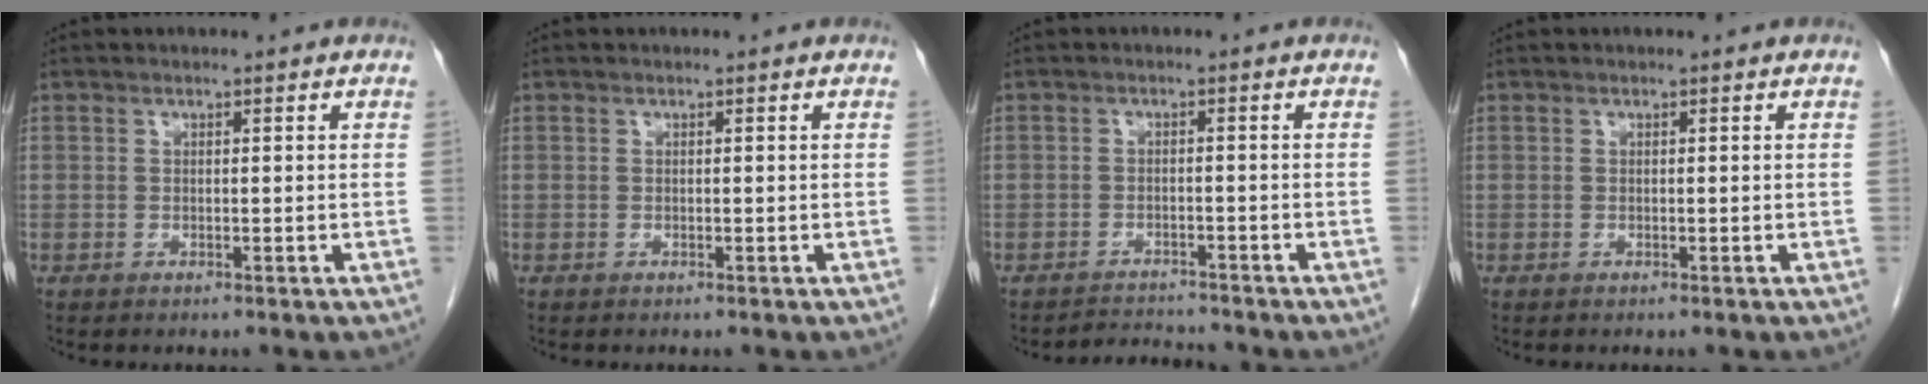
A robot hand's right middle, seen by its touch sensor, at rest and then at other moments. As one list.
[{"total": 0.0}, {"total": 2.8, "force": [-2.7, -0.1, -0.9], "torque": [0.015, -0.009, -0.040]}, {"total": 0.0}]